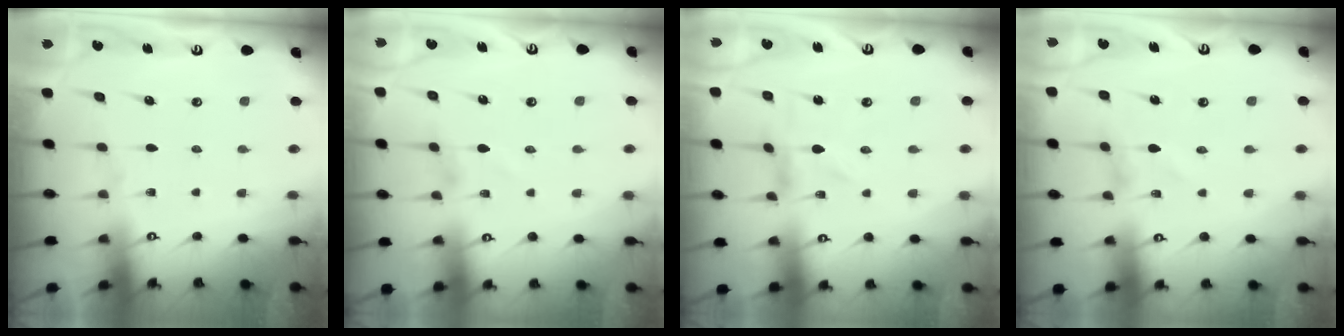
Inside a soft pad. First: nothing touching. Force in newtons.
{"total": 1.4, "press": 1.4, "slide": 0.0}
{"total": 0.0}
{"total": 1.2, "press": 1.1, "slide": 0.1}